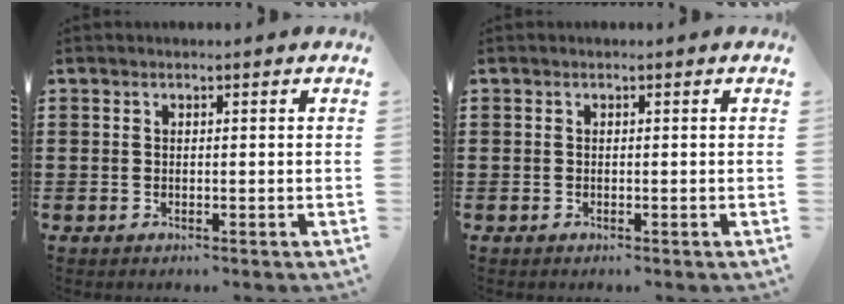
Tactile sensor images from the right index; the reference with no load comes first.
{"total": 0.0}